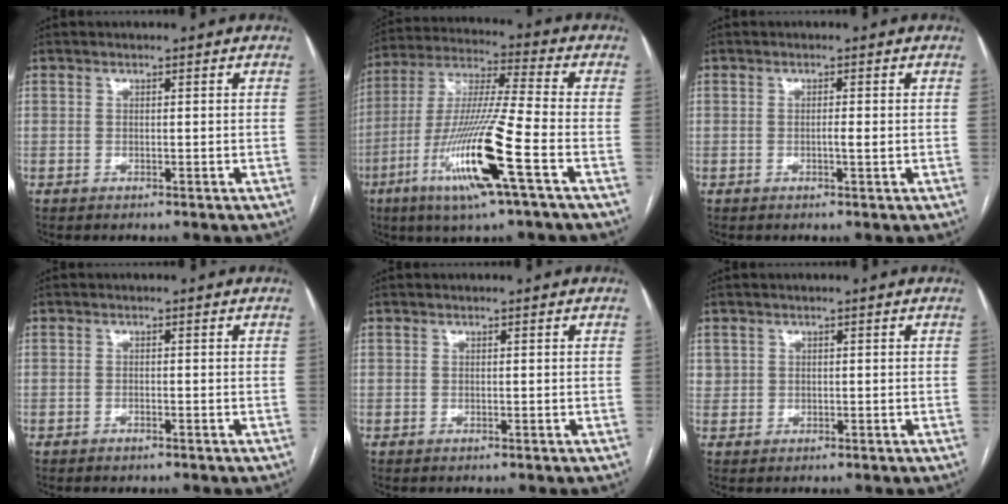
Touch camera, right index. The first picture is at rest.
{"total": 17.0, "force": [-6.7, -0.4, 15.6], "torque": [-0.322, -0.021, -0.129]}
{"total": 1.2, "force": [-0.2, 0.0, 1.2], "torque": [-0.021, 0.000, -0.003]}
{"total": 0.8, "force": [-0.6, 0.3, 0.3], "torque": [-0.011, 0.000, -0.006]}
{"total": 0.0}
{"total": 1.5, "force": [0.5, 1.4, 0.1], "torque": [0.011, 0.007, 0.006]}